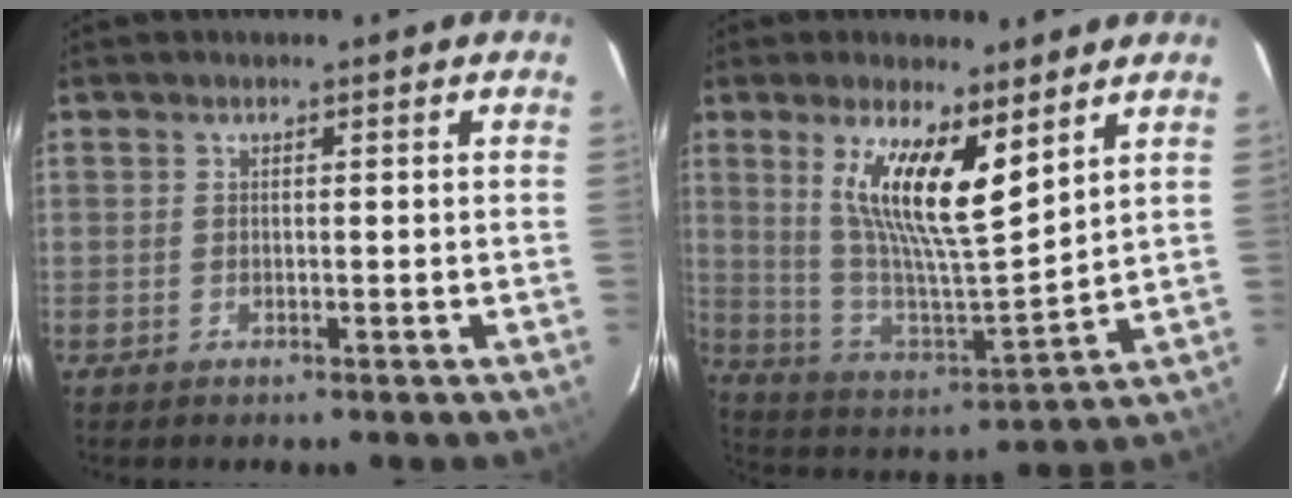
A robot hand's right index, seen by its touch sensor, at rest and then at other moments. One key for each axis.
{"total": 14.7, "fx": 7.0, "fy": 4.3, "fz": 12.1, "tx": -0.211, "ty": 0.002, "tz": 0.133}